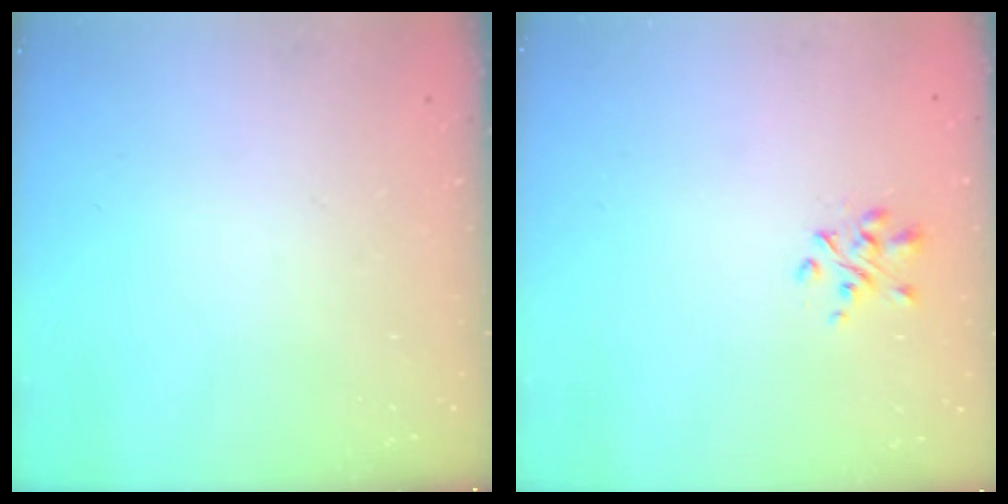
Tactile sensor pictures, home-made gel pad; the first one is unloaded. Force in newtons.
{"total": 2.7, "press": 2.5, "slide": 1.0}